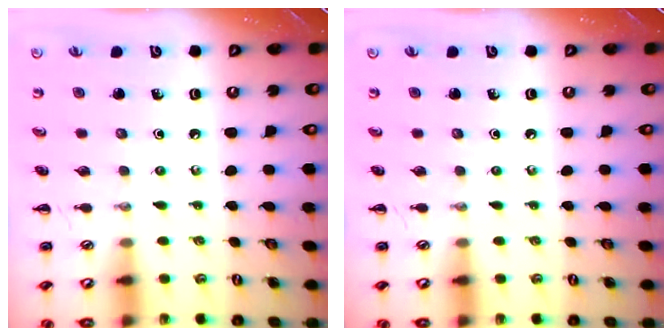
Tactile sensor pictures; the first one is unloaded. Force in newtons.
{"total": 0.0}